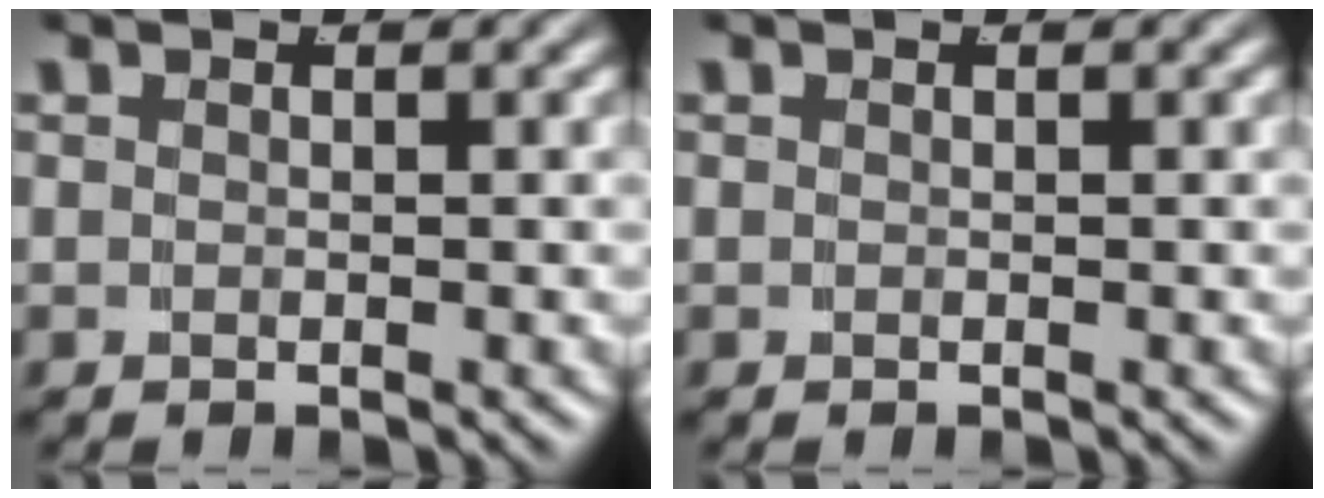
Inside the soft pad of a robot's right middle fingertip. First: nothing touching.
{"total": 0.0}